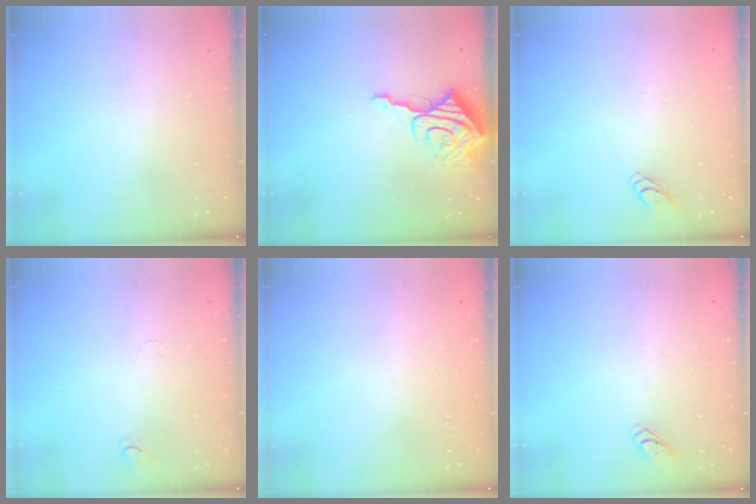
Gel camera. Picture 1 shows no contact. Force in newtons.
{"total": 10.4, "press": 10.3, "slide": 1.1}
{"total": 3.7, "press": 3.7, "slide": 0.3}
{"total": 4.7, "press": 4.6, "slide": 0.5}
{"total": 0.0}
{"total": 2.8, "press": 2.8, "slide": 0.3}